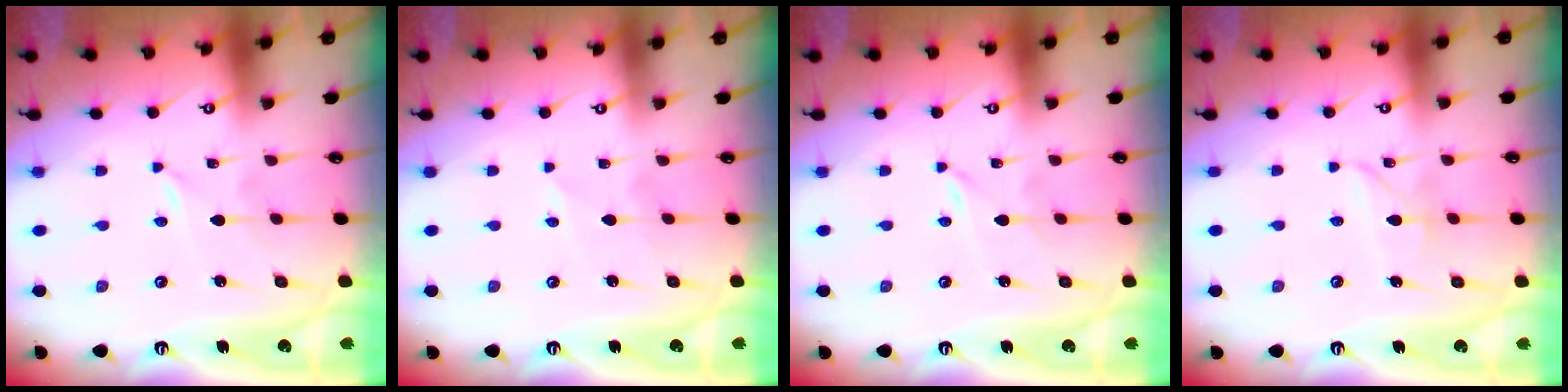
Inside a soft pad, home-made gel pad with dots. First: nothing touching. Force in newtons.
{"total": 2.2, "press": 2.1, "slide": 0.3}
{"total": 0.0}
{"total": 3.6, "press": 3.6, "slide": 0.4}